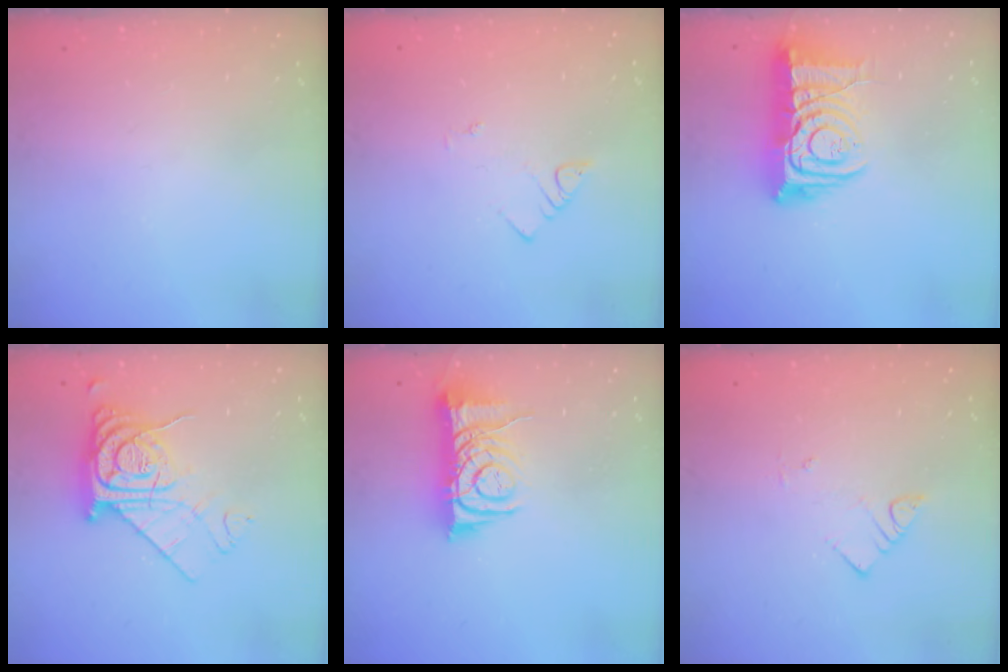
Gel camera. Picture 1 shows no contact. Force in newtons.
{"total": 2.1, "press": 2.1, "slide": 0.4}
{"total": 13.5, "press": 13.4, "slide": 1.5}
{"total": 13.2, "press": 13.1, "slide": 1.4}
{"total": 8.8, "press": 8.8, "slide": 0.6}
{"total": 3.4, "press": 3.4, "slide": 0.1}